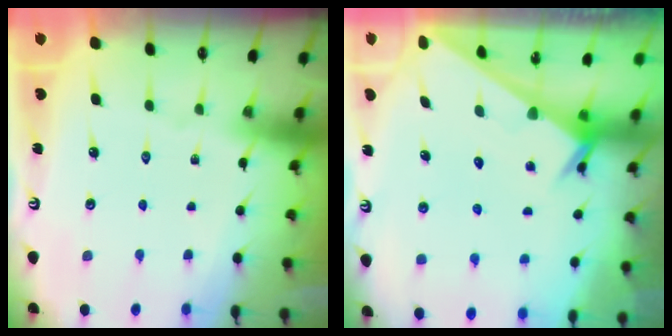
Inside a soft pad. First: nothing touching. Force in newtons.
{"total": 2.4, "press": 2.4, "slide": 0.1}